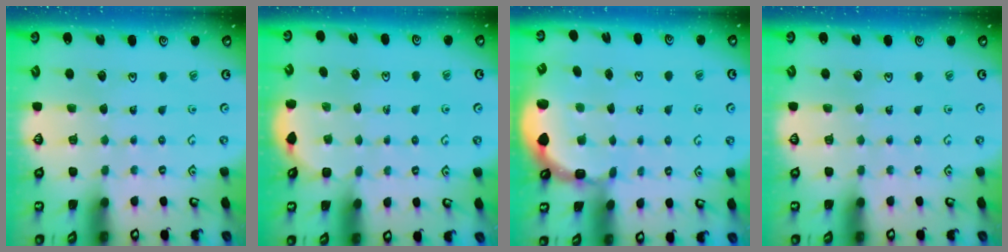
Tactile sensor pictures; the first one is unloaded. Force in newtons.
{"total": 2.0, "press": 1.7, "slide": 1.1}
{"total": 2.6, "press": 2.4, "slide": 0.9}
{"total": 0.0}